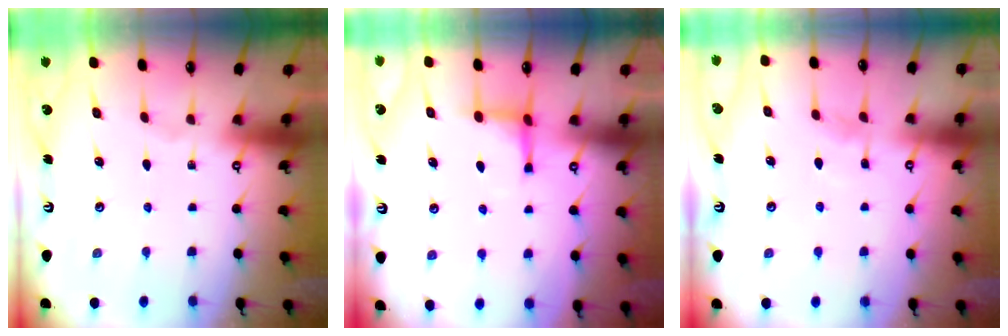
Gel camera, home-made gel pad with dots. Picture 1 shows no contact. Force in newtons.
{"total": 3.8, "press": 3.7, "slide": 0.9}
{"total": 5.1, "press": 5.0, "slide": 0.5}